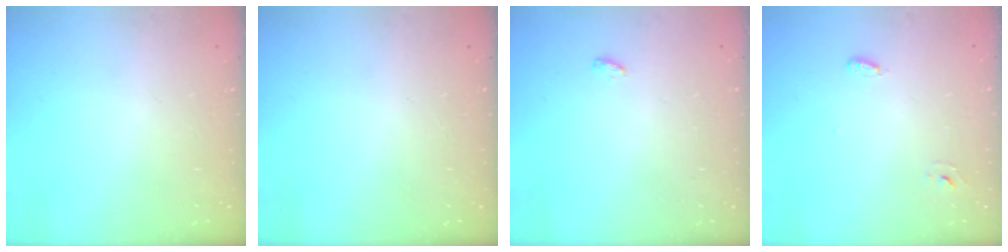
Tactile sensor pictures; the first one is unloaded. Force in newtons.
{"total": 0.0}
{"total": 6.5, "press": 3.1, "slide": 5.7}
{"total": 2.6, "press": 2.5, "slide": 0.6}